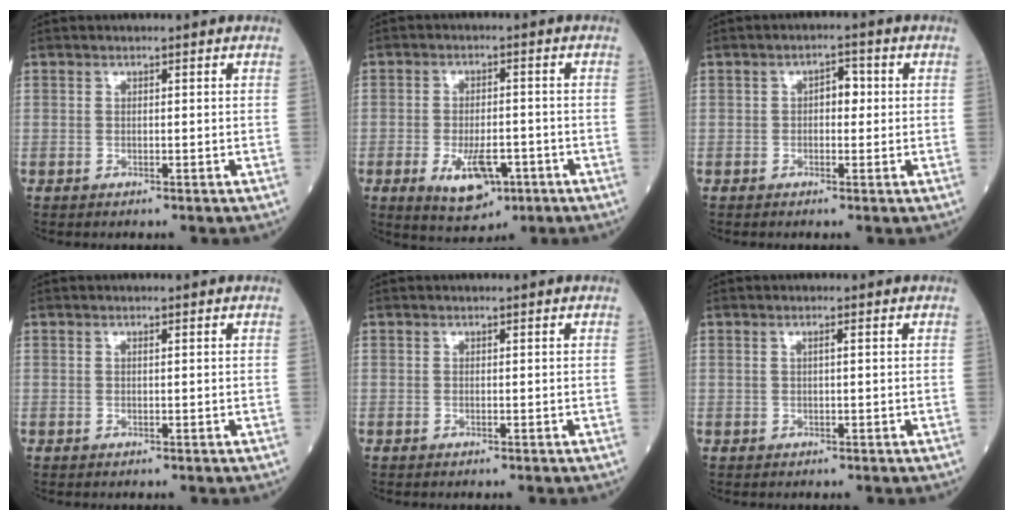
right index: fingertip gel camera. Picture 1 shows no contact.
{"total": 8.1, "force": [-3.4, 3.6, 6.4], "torque": [-0.110, -0.009, -0.046]}
{"total": 2.9, "force": [0.2, 1.6, 2.4], "torque": [-0.031, 0.011, 0.000]}
{"total": 0.0}
{"total": 0.0}
{"total": 0.9, "force": [0.3, 0.0, 0.9], "torque": [-0.018, 0.002, 0.005]}